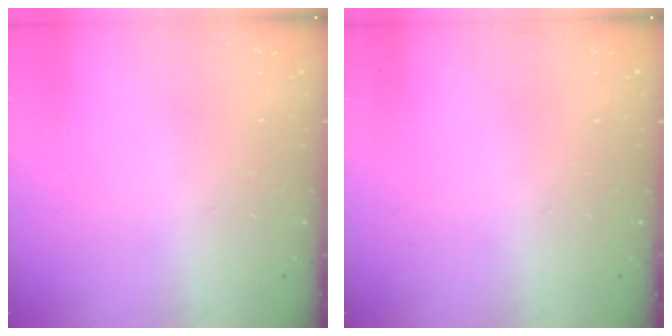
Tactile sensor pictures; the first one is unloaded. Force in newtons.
{"total": 0.0}